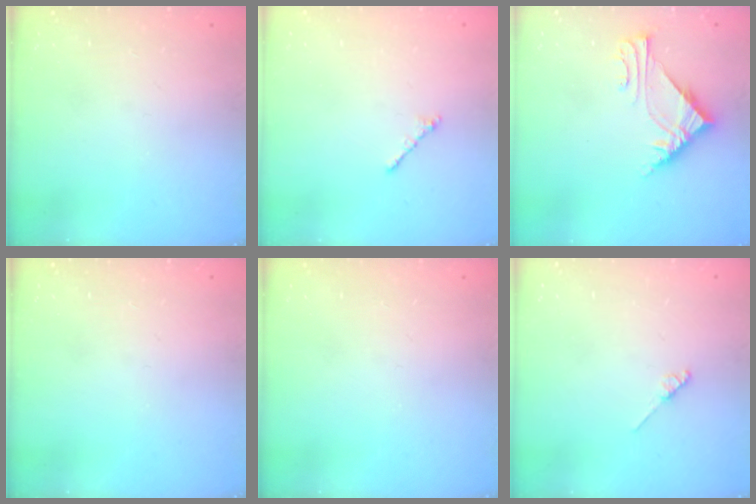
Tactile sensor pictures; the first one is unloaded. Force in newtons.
{"total": 0.9, "press": 0.7, "slide": 0.5}
{"total": 6.3, "press": 6.3, "slide": 0.6}
{"total": 0.0}
{"total": 0.0}
{"total": 2.0, "press": 1.9, "slide": 0.3}